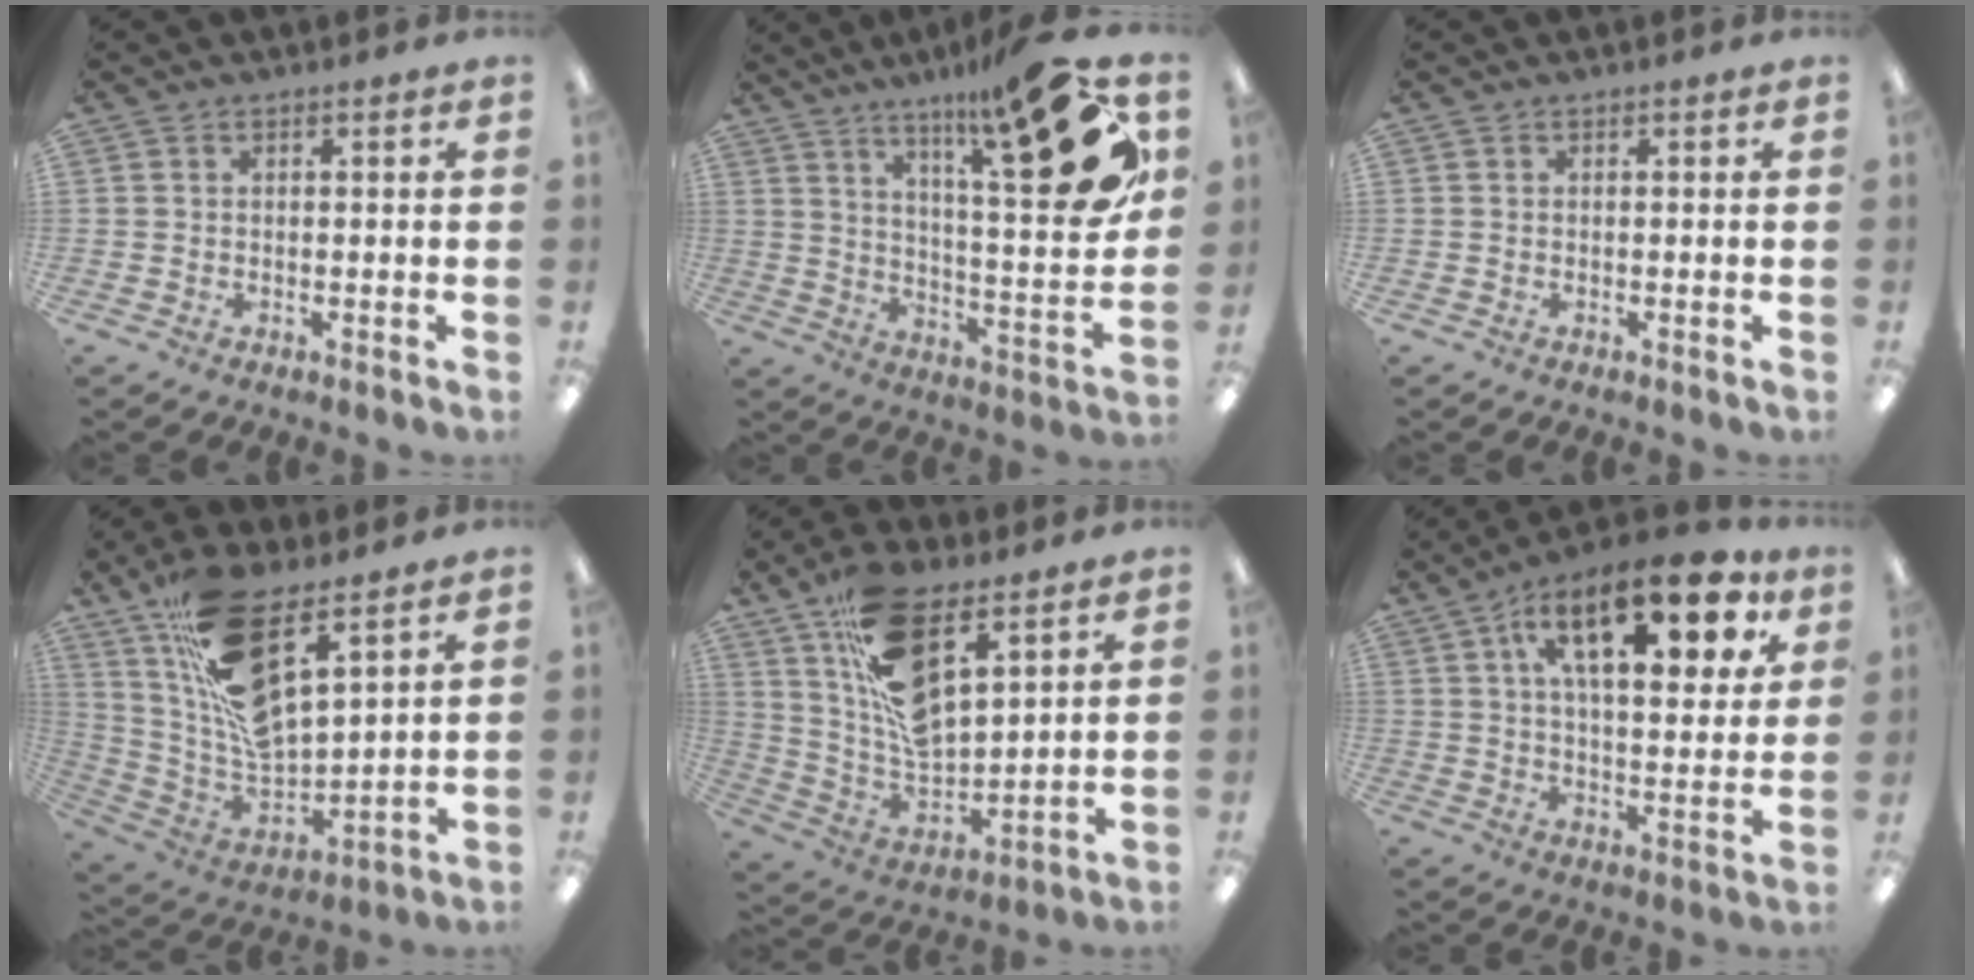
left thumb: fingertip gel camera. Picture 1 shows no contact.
{"total": 21.5, "force": [12.3, 4.3, 17.1], "torque": [-0.252, -0.076, 0.182]}
{"total": 0.0}
{"total": 16.8, "force": [10.6, 5.8, 11.6], "torque": [-0.231, -0.065, 0.189]}
{"total": 17.1, "force": [10.2, 7.6, 11.5], "torque": [-0.215, -0.053, 0.185]}
{"total": 21.3, "force": [10.3, 9.1, 16.3], "torque": [-0.242, -0.029, 0.158]}